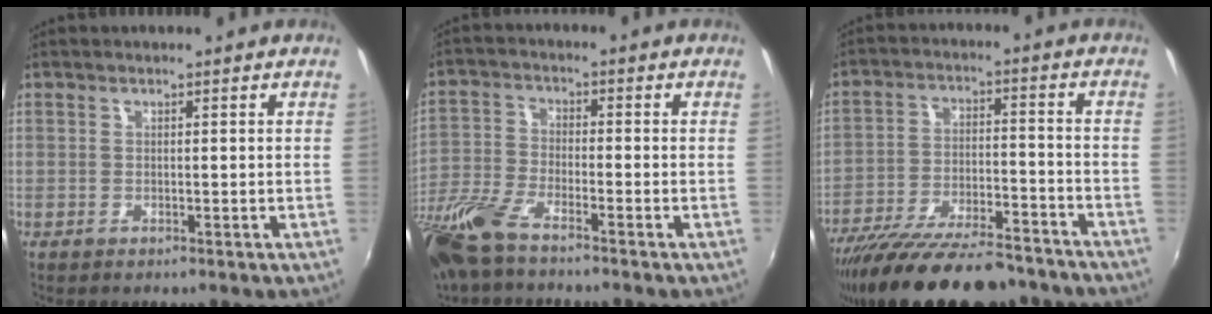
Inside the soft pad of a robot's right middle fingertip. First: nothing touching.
{"total": 11.3, "force": [-8.6, 2.7, 6.8], "torque": [-0.162, -0.023, -0.178]}
{"total": 23.0, "force": [-19.4, 5.8, 11.0], "torque": [-0.203, -0.039, -0.289]}